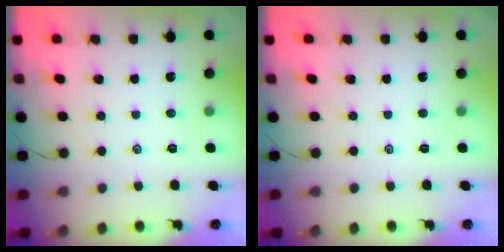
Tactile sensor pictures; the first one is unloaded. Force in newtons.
{"total": 0.0}